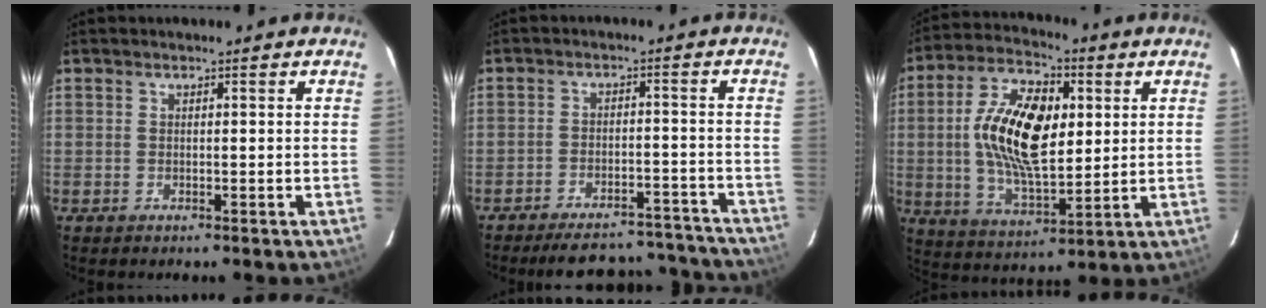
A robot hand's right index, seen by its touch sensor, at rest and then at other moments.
{"total": 18.6, "force": [-17.0, 5.3, 5.2], "torque": [-0.108, 0.032, -0.204]}
{"total": 16.8, "force": [2.4, 8.4, 14.4], "torque": [-0.277, 0.013, 0.044]}